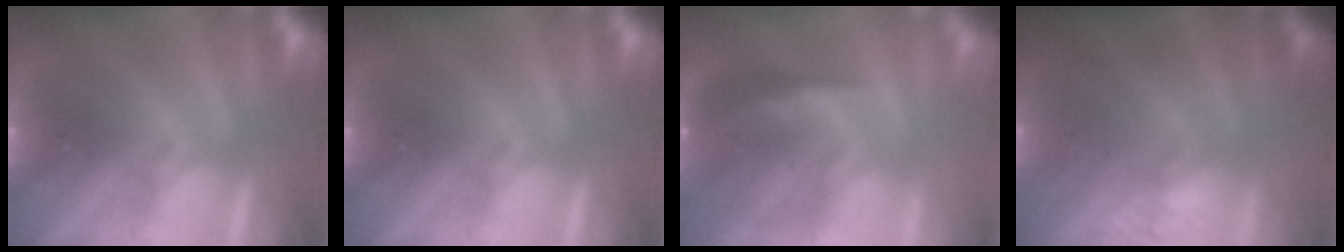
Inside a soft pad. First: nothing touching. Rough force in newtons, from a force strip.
{"total": 0.0}
{"total": 11.4}
{"total": 2.8}